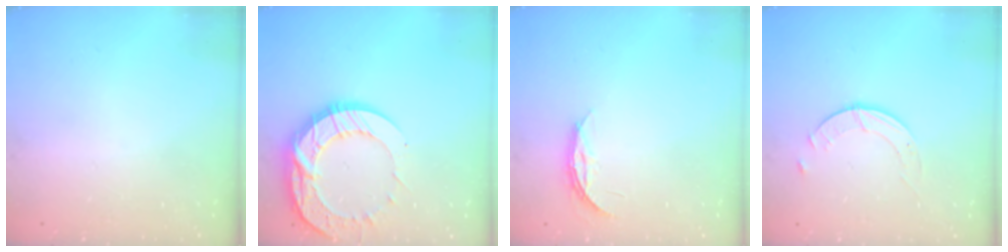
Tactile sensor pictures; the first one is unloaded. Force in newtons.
{"total": 14.6, "press": 14.6, "slide": 1.2}
{"total": 3.8, "press": 3.8, "slide": 0.3}
{"total": 2.3, "press": 2.3, "slide": 0.3}